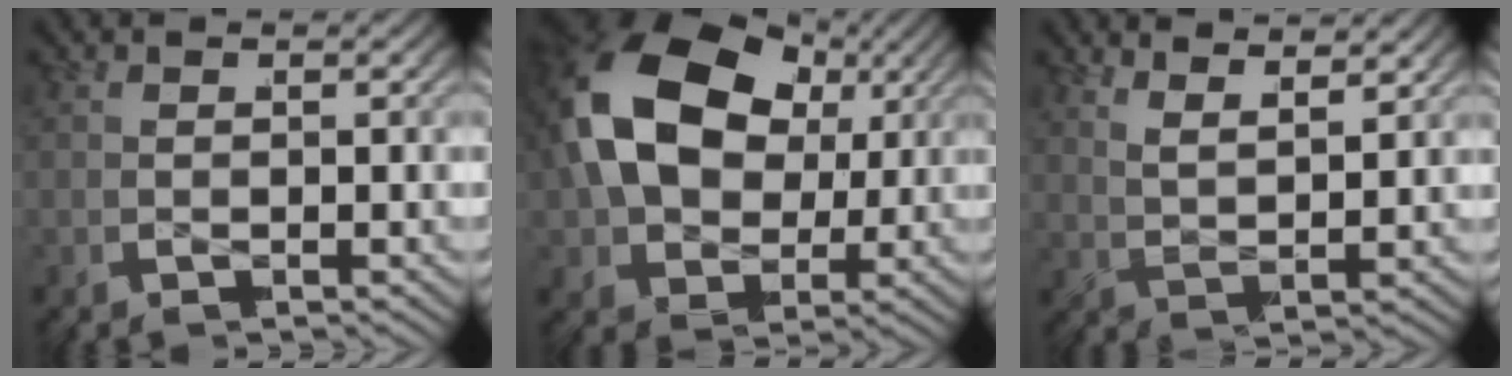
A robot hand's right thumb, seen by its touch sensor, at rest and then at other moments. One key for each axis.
{"total": 13.8, "fx": 2.3, "fy": 9.6, "fz": 9.6, "tx": -0.229, "ty": -0.024, "tz": 0.051}
{"total": 3.6, "fx": 2.3, "fy": 1.2, "fz": 2.5, "tx": -0.044, "ty": 0.004, "tz": 0.038}